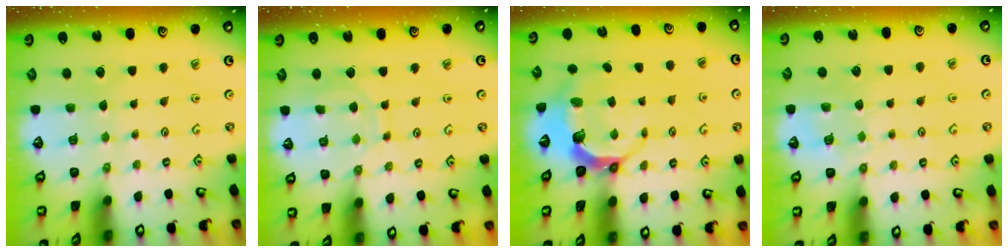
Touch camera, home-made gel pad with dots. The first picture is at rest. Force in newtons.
{"total": 8.2, "press": 8.2, "slide": 0.7}
{"total": 6.9, "press": 5.2, "slide": 4.5}
{"total": 5.9, "press": 5.8, "slide": 1.0}